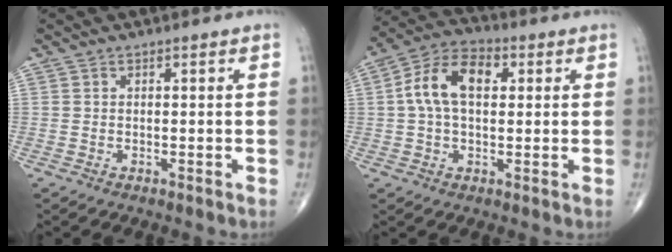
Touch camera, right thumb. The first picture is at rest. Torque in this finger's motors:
{"motor_torque": [0.75, 0.81, 0.40, -0.29, 0.11]}